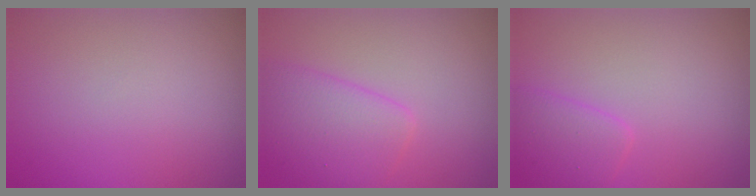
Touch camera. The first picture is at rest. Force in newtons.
{"total": 4.2, "press": 4.2, "slide": 0.2}
{"total": 2.3, "press": 2.3, "slide": 0.1}